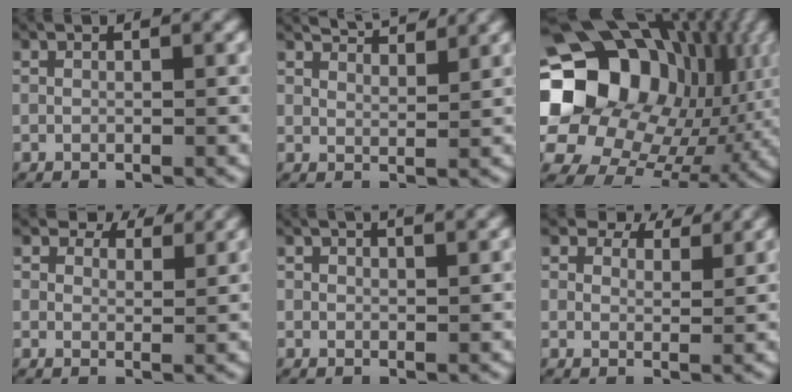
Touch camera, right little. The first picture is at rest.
{"total": 3.6, "force": [3.2, 0.7, 1.4], "torque": [-0.019, 0.000, 0.053]}
{"total": 23.3, "force": [1.5, 18.4, 14.1], "torque": [-0.260, -0.032, 0.022]}
{"total": 2.5, "force": [1.9, 1.4, 1.0], "torque": [-0.018, -0.004, 0.027]}
{"total": 1.2, "force": [1.0, 0.4, 0.6], "torque": [-0.005, 0.004, 0.012]}
{"total": 3.0, "force": [2.2, 1.6, 1.3], "torque": [-0.023, -0.002, 0.032]}